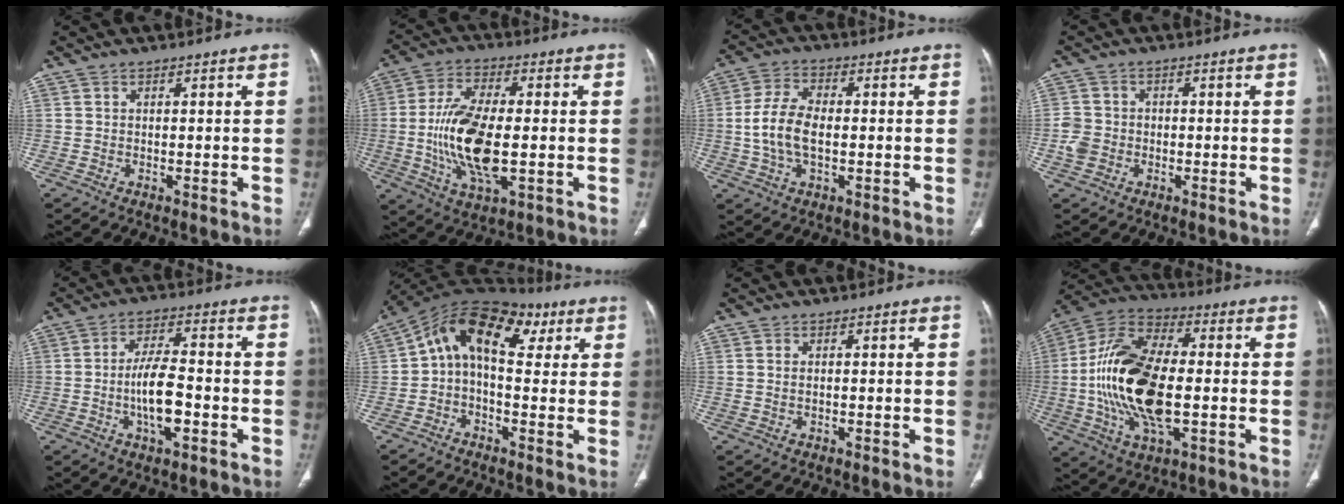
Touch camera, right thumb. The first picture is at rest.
{"total": 15.4, "force": [-1.6, 6.5, 13.9], "torque": [-0.280, -0.004, -0.027]}
{"total": 9.4, "force": [-0.6, 5.2, 7.8], "torque": [-0.163, 0.011, -0.013]}
{"total": 4.0, "force": [-1.0, 3.5, 1.7], "torque": [-0.025, 0.010, -0.021]}
{"total": 9.3, "force": [-2.3, 3.6, 8.2], "torque": [-0.145, 0.016, -0.043]}
{"total": 14.6, "force": [4.4, 8.5, 11.1], "torque": [-0.137, 0.044, 0.059]}
{"total": 0.9, "force": [0.2, 0.4, 0.7], "torque": [-0.025, 0.003, 0.007]}
{"total": 21.4, "force": [-1.7, 10.4, 18.7], "torque": [-0.375, 0.014, -0.030]}